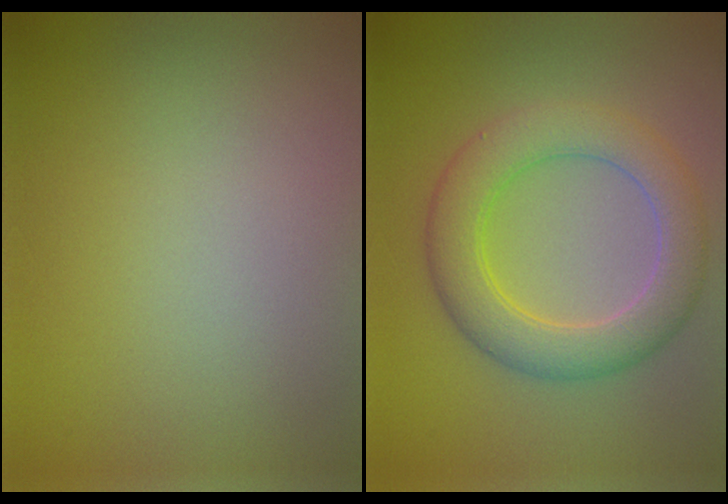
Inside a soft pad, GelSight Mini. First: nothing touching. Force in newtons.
{"total": 5.7, "press": 5.7, "slide": 0.4}